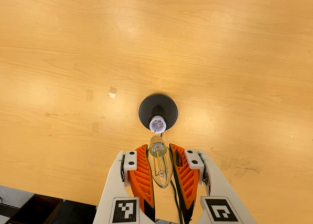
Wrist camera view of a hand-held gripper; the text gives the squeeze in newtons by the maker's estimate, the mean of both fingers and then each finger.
{"total": 22.2, "left": 25.0, "right": 19.5}